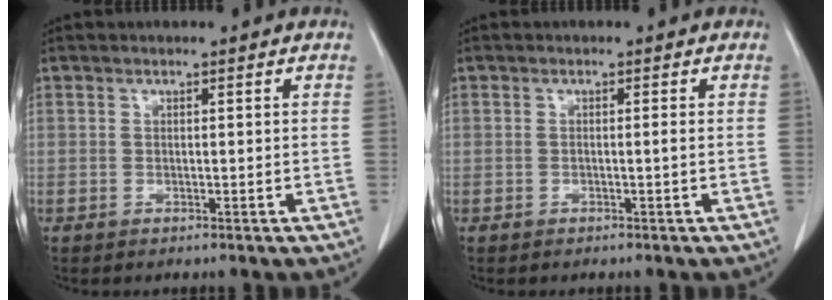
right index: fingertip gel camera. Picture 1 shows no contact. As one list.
[{"total": 0.6, "force": [-0.1, -0.2, 0.6], "torque": [-0.006, 0.001, -0.004]}]